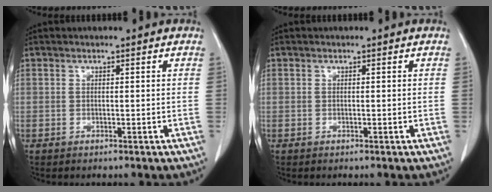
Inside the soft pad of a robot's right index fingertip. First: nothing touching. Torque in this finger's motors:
{"motor_torque": [0.00, 0.00, 0.00, 0.00]}